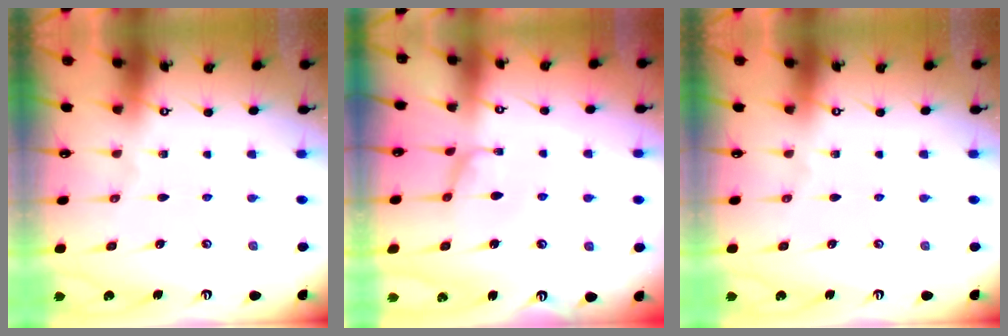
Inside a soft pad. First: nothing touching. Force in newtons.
{"total": 0.0}
{"total": 0.0}